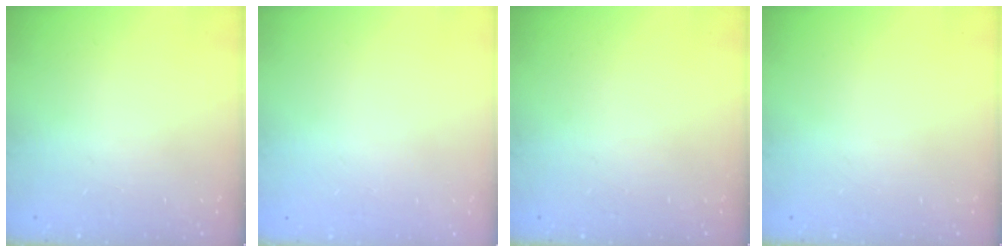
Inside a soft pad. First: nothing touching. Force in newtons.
{"total": 0.0}
{"total": 0.0}
{"total": 0.0}